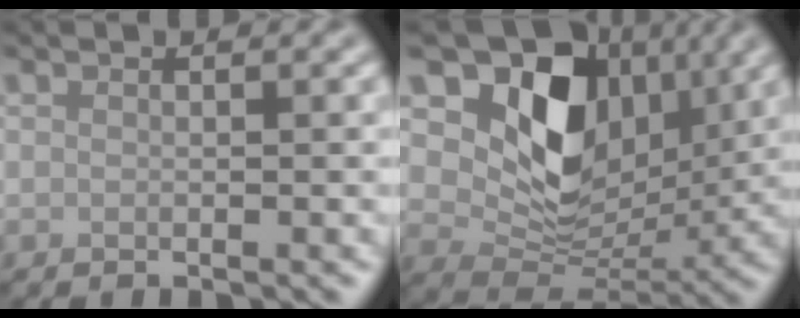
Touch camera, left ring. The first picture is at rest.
{"total": 10.8, "force": [3.8, 7.7, 6.6], "torque": [-0.117, -0.019, 0.073]}